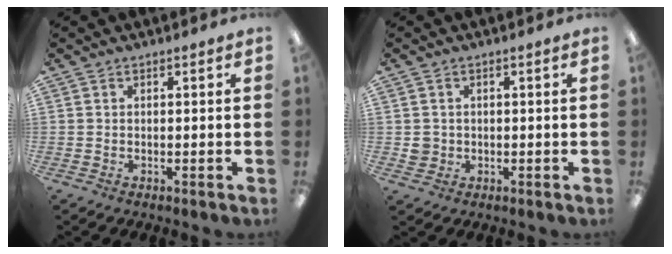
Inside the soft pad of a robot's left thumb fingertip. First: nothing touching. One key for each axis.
{"total": 2.8, "fx": 0.1, "fy": 2.7, "fz": 0.7, "tx": -0.007, "ty": 0.001, "tz": 0.001}